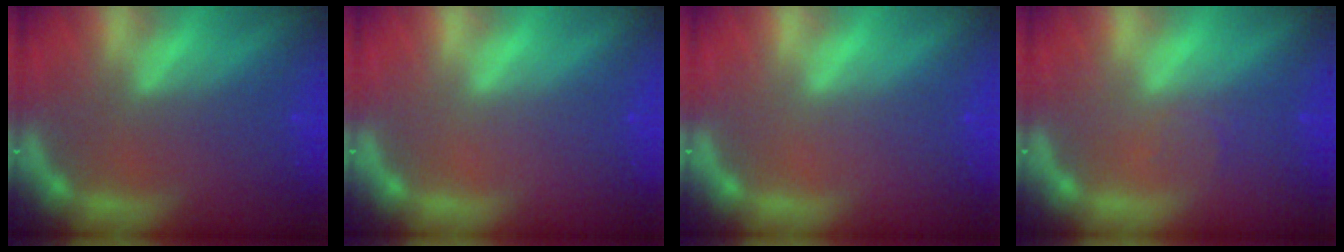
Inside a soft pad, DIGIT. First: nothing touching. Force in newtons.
{"total": 0.0}
{"total": 0.0}
{"total": 1.0}